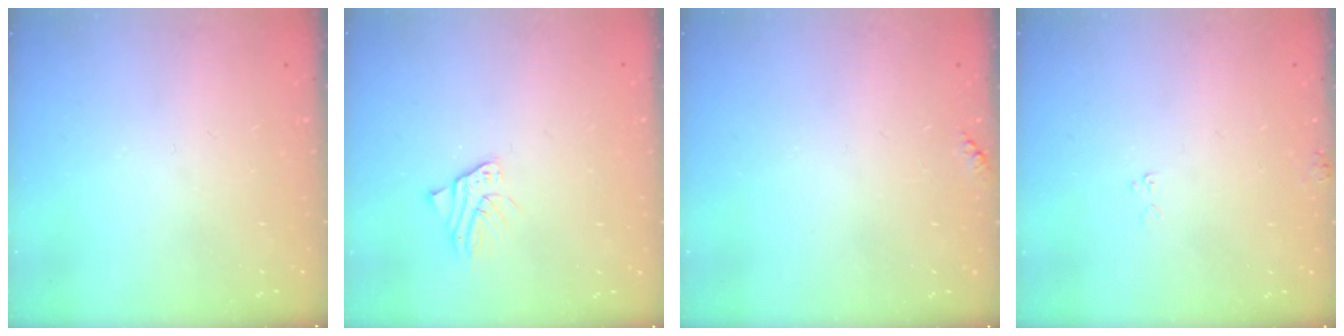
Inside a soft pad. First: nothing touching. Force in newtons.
{"total": 2.8, "press": 2.8, "slide": 0.3}
{"total": 4.9, "press": 4.8, "slide": 0.5}
{"total": 5.2, "press": 5.2, "slide": 0.3}